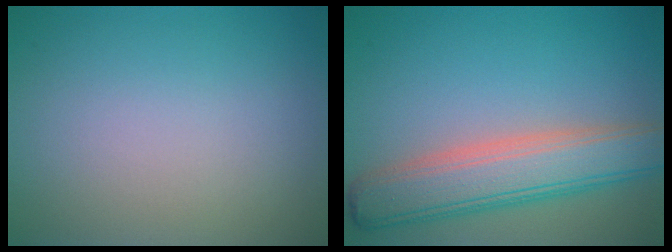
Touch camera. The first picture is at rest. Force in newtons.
{"total": 6.8, "press": 6.8, "slide": 0.5}